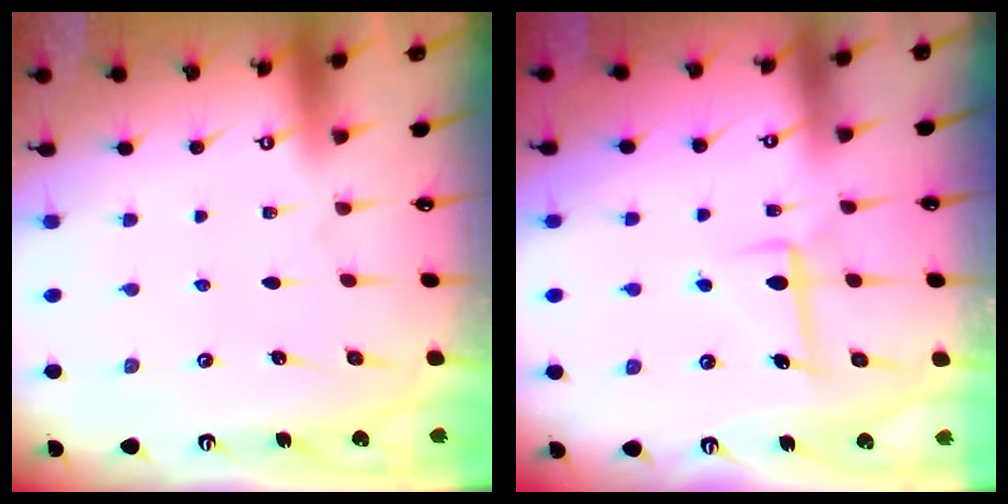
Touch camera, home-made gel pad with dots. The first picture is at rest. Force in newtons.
{"total": 6.4, "press": 6.2, "slide": 1.8}